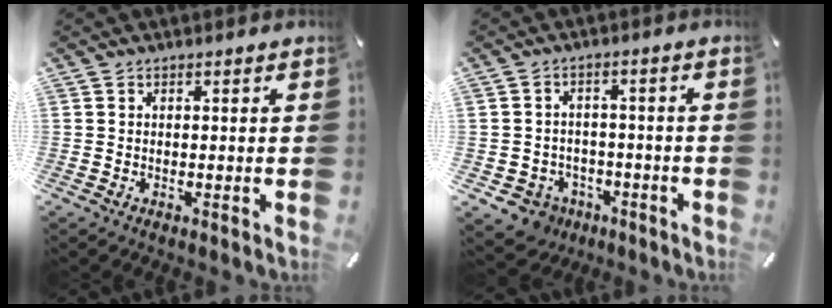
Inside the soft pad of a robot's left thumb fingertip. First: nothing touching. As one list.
[{"total": 5.7, "force": [-2.5, 4.9, 1.2], "torque": [-0.039, 0.018, -0.047]}]